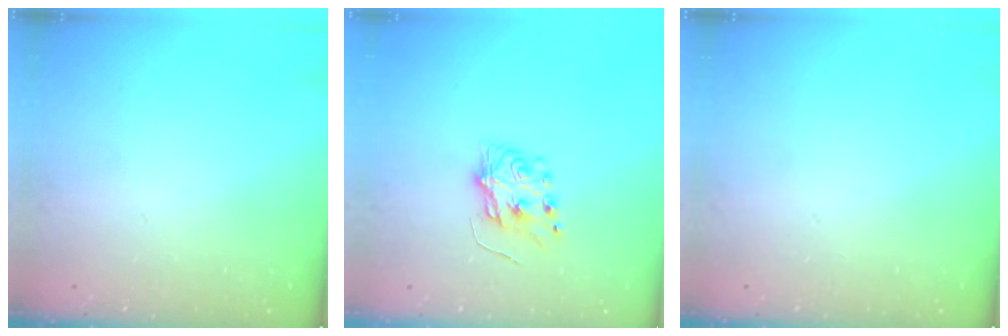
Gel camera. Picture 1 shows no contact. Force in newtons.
{"total": 6.4, "press": 6.4, "slide": 0.5}
{"total": 0.0}